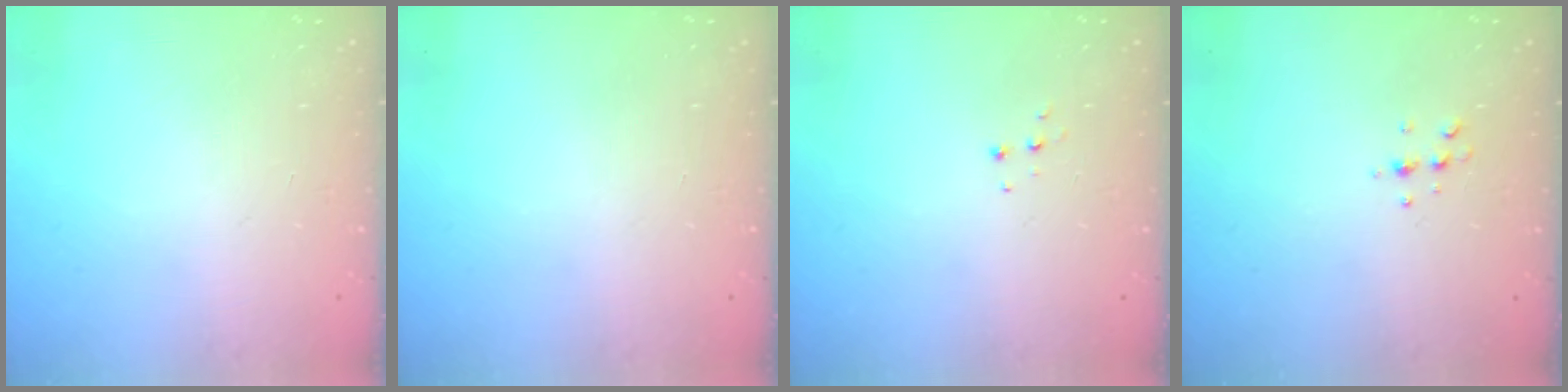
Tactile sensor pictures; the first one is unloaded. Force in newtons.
{"total": 0.0}
{"total": 4.5, "press": 4.5, "slide": 0.4}
{"total": 4.7, "press": 4.6, "slide": 0.6}